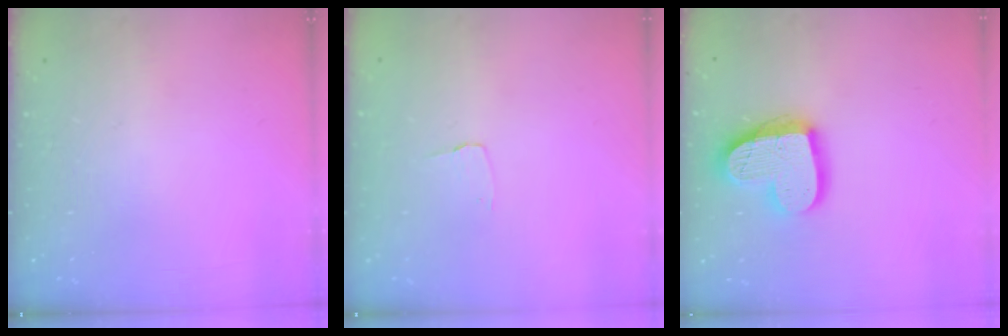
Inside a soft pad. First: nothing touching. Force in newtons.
{"total": 2.6, "press": 2.6, "slide": 0.2}
{"total": 17.2, "press": 17.1, "slide": 1.5}